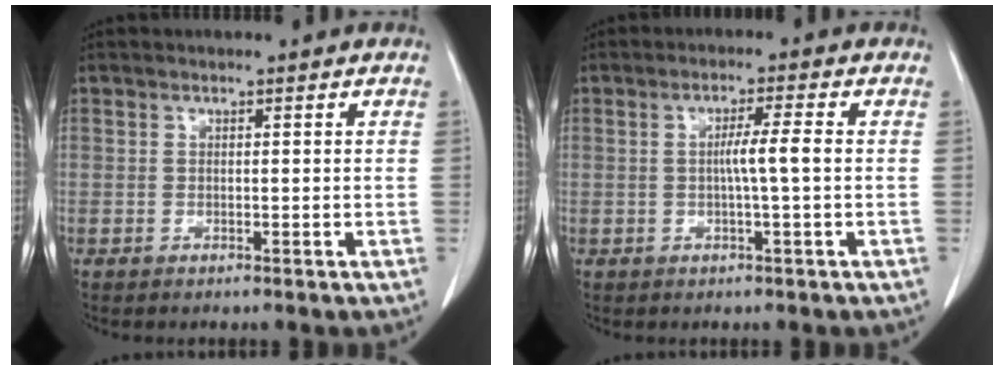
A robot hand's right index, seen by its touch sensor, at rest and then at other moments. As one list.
[{"total": 3.7, "force": [-0.2, -0.5, 3.7], "torque": [-0.065, 0.002, -0.003]}]